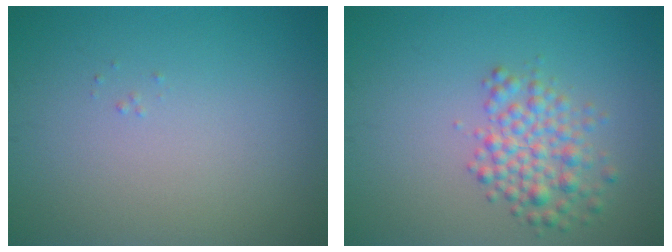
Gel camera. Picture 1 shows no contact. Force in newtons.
{"total": 3.5, "press": 3.5, "slide": 0.1}